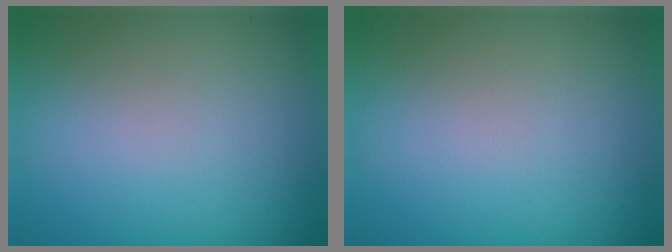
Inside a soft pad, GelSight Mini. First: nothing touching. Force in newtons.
{"total": 0.0}